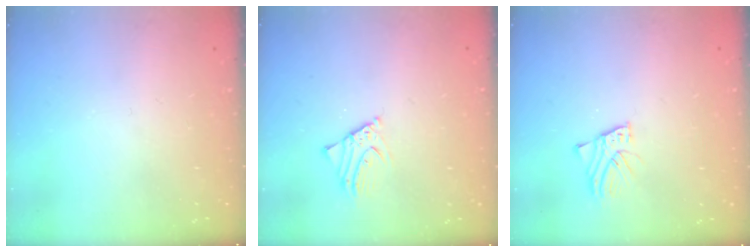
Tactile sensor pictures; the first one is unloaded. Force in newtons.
{"total": 2.1, "press": 2.1, "slide": 0.1}
{"total": 2.7, "press": 2.7, "slide": 0.1}